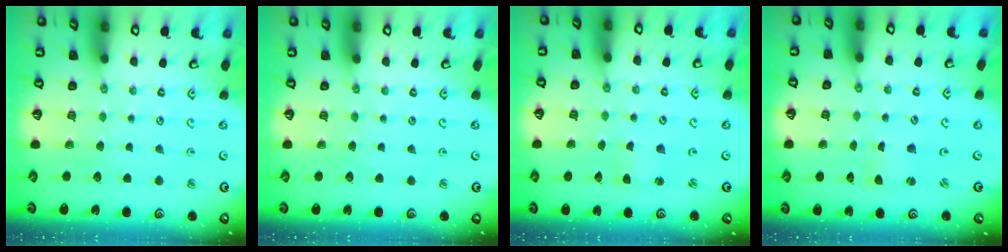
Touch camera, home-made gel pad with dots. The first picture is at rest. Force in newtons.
{"total": 0.0}
{"total": 2.7, "press": 2.7, "slide": 0.3}
{"total": 0.0}